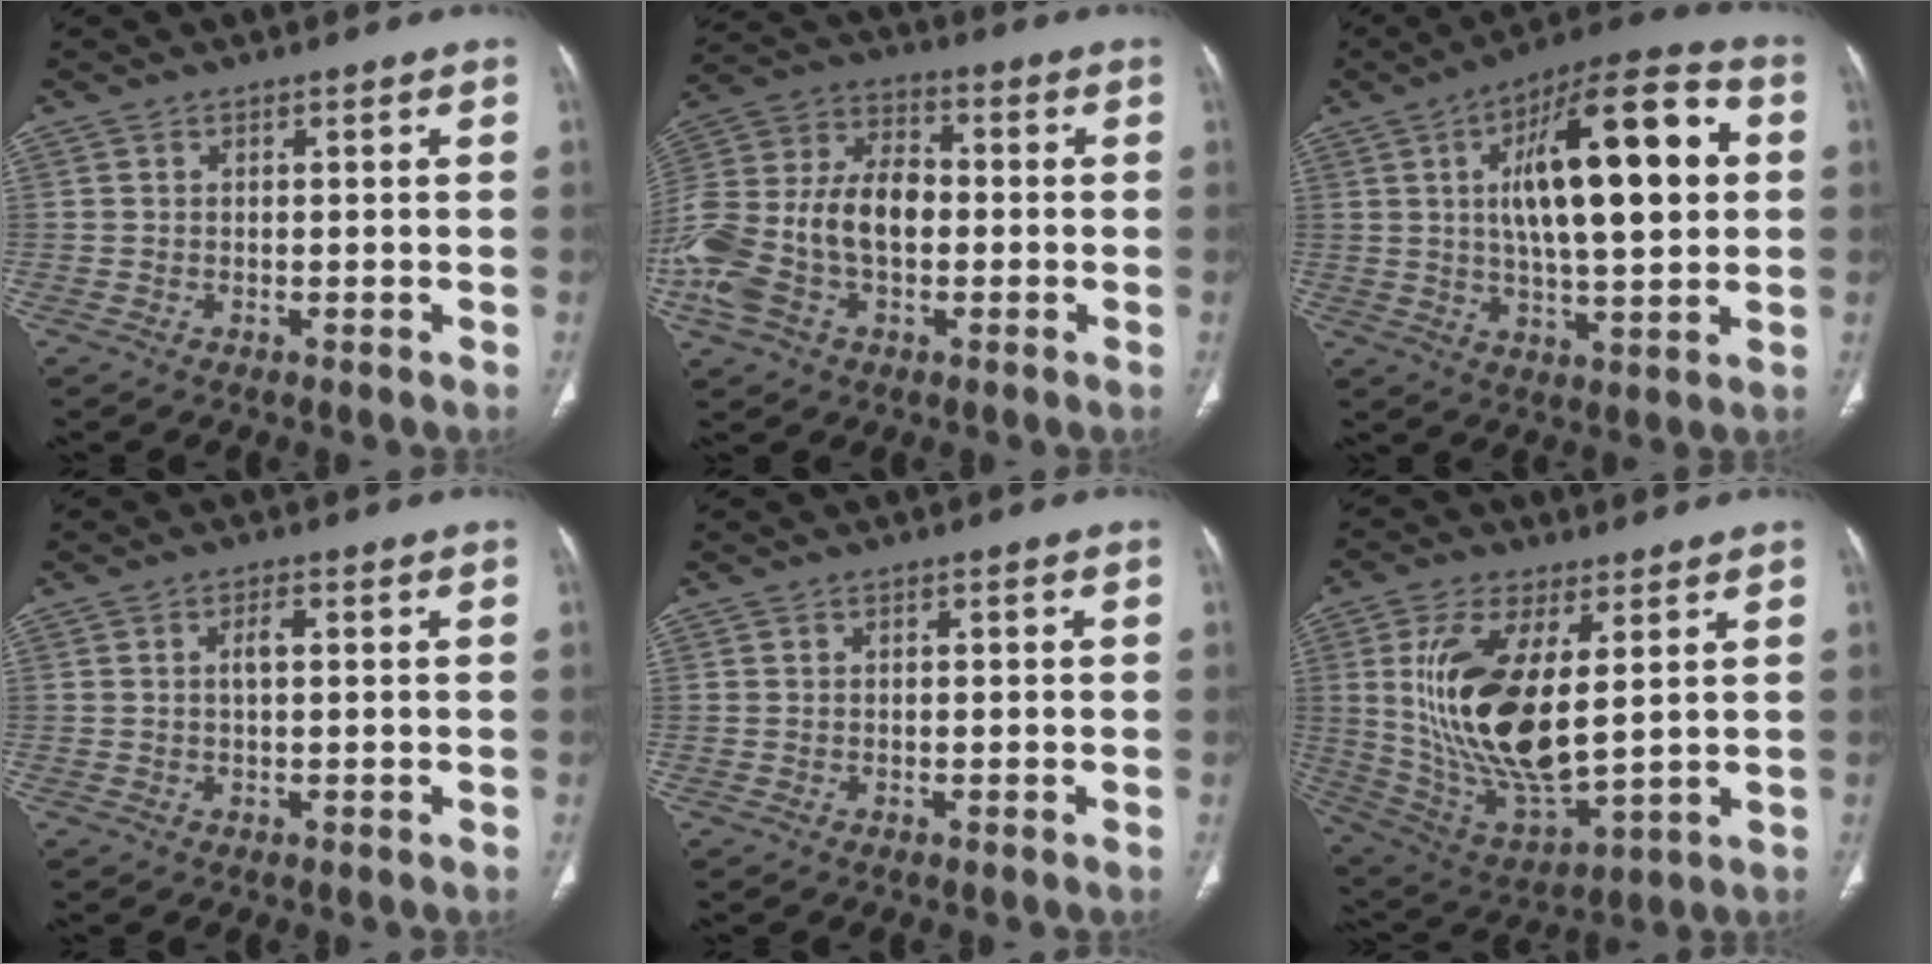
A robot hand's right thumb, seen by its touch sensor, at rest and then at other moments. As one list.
[{"total": 20.2, "force": [-3.1, 12.8, 15.3], "torque": [-0.343, 0.032, -0.058]}, {"total": 22.1, "force": [4.1, 7.5, 20.3], "torque": [-0.301, 0.015, 0.059]}, {"total": 2.2, "force": [0.2, 0.8, 2.0], "torque": [-0.042, 0.004, 0.004]}, {"total": 0.7, "force": [0.0, 0.3, 0.6], "torque": [-0.013, 0.001, 0.002]}, {"total": 19.6, "force": [3.6, 8.5, 17.3], "torque": [-0.341, -0.027, 0.084]}]